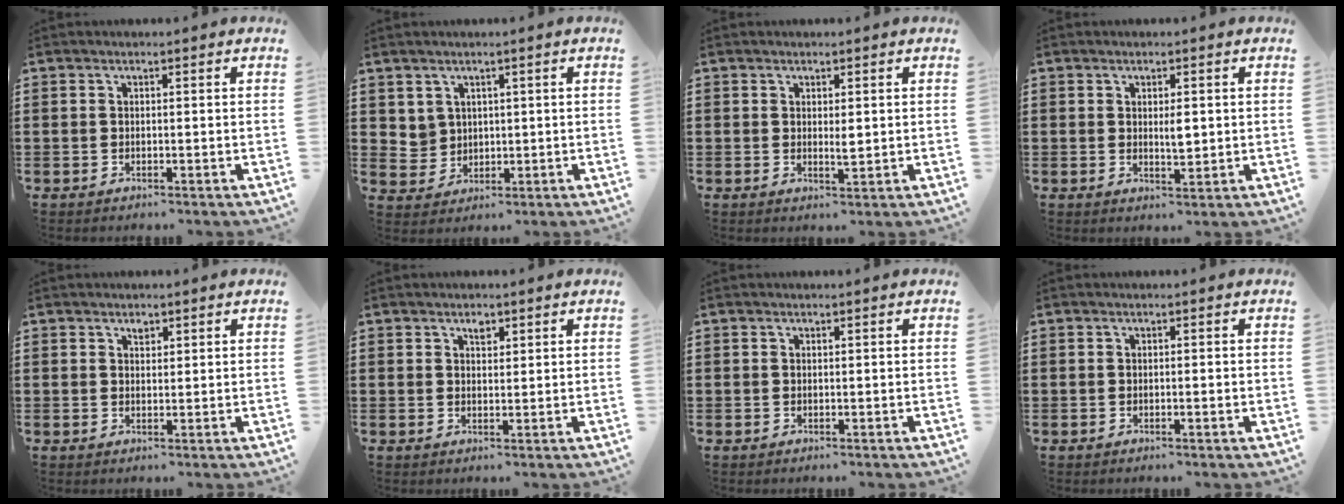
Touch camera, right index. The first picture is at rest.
{"total": 3.2, "force": [1.8, 2.6, 0.4], "torque": [-0.023, 0.007, 0.035]}
{"total": 1.9, "force": [0.3, 0.6, 1.8], "torque": [-0.034, 0.002, 0.004]}
{"total": 2.7, "force": [0.4, 1.0, 2.5], "torque": [-0.041, -0.001, 0.004]}
{"total": 1.2, "force": [0.8, 0.6, 0.6], "torque": [-0.005, -0.002, 0.013]}
{"total": 1.7, "force": [1.1, 0.9, 1.0], "torque": [-0.014, 0.001, 0.017]}
{"total": 0.0}
{"total": 0.6, "force": [-0.2, -0.1, 0.6], "torque": [-0.010, -0.005, -0.004]}